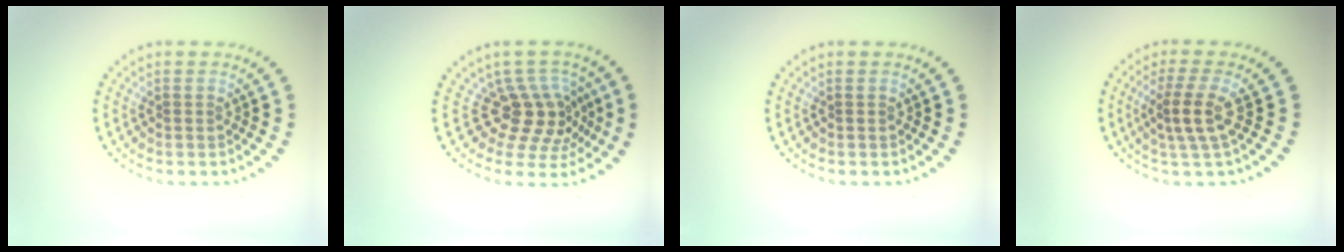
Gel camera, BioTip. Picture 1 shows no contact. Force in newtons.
{"total": 4.2, "press": 2.9, "slide": 3.0}
{"total": 0.0}
{"total": 2.7, "press": 2.1, "slide": 1.6}